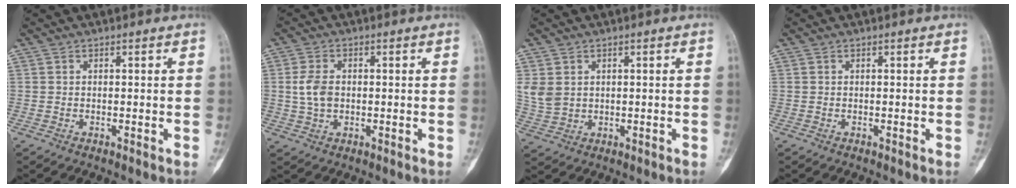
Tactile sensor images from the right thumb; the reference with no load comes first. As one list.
[{"total": 4.8, "force": [0.2, 3.2, 3.5], "torque": [-0.068, 0.005, 0.004]}, {"total": 4.6, "force": [1.2, 3.7, 2.5], "torque": [-0.045, -0.001, 0.036]}, {"total": 0.0}]